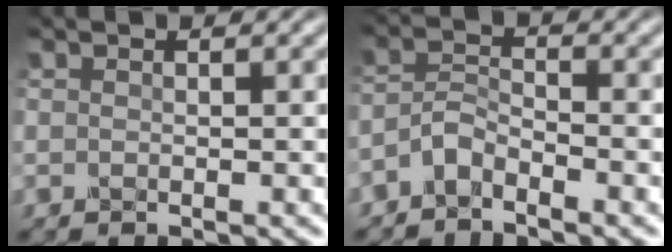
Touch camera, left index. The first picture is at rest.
{"total": 2.1, "force": [-1.8, 0.6, 0.9], "torque": [-0.024, 0.010, -0.046]}